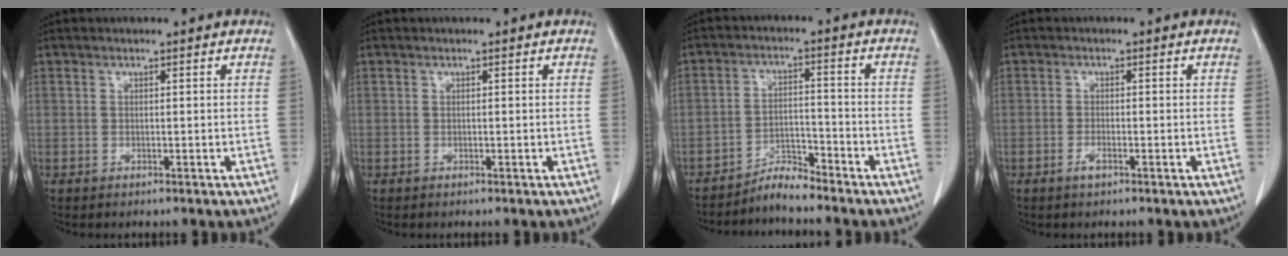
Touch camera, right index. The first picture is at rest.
{"total": 0.0}
{"total": 3.8, "force": [-3.8, 0.2, 0.2], "torque": [0.002, -0.006, -0.068]}
{"total": 1.5, "force": [-0.9, 0.3, 1.1], "torque": [-0.022, 0.000, -0.016]}